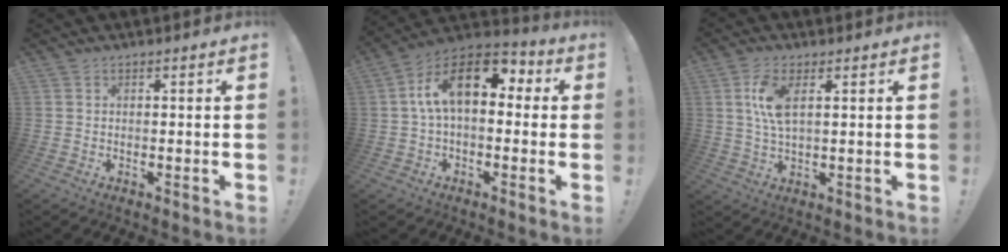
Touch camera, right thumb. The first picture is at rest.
{"total": 16.1, "force": [4.2, 8.6, 12.9], "torque": [-0.225, 0.001, 0.073]}
{"total": 8.2, "force": [2.6, 3.3, 7.1], "torque": [-0.137, -0.008, 0.042]}